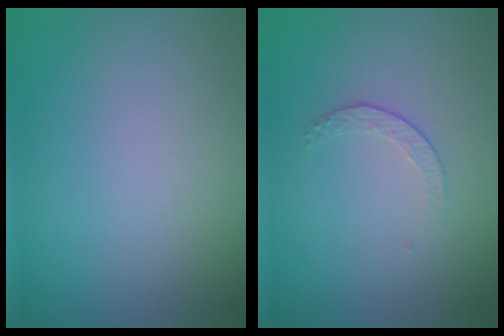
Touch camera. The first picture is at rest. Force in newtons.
{"total": 1.4, "press": 0.7, "slide": 1.2}